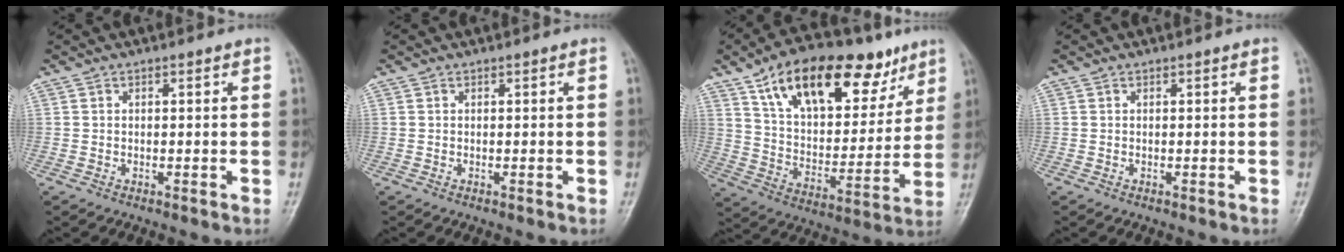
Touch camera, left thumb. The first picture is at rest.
{"total": 0.0}
{"total": 25.0, "force": [14.3, 12.4, 16.3], "torque": [-0.218, -0.027, 0.239]}
{"total": 0.0}